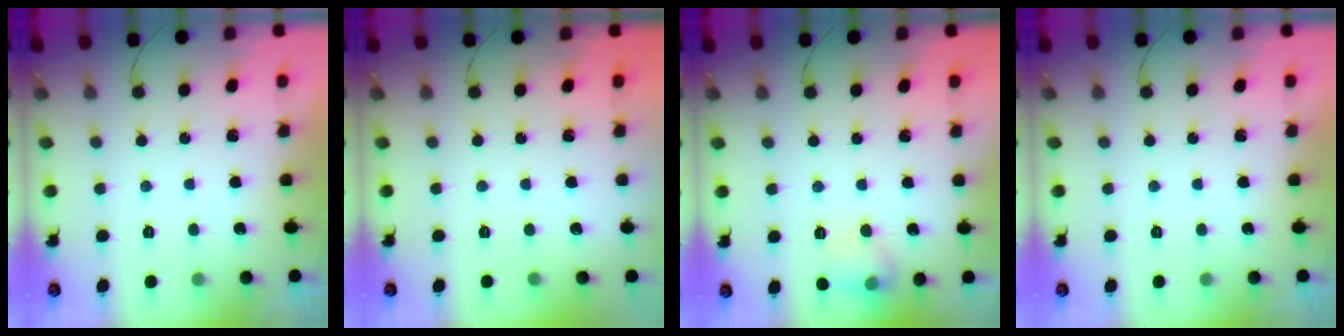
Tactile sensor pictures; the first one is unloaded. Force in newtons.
{"total": 0.0}
{"total": 7.9, "press": 7.8, "slide": 1.0}
{"total": 0.0}